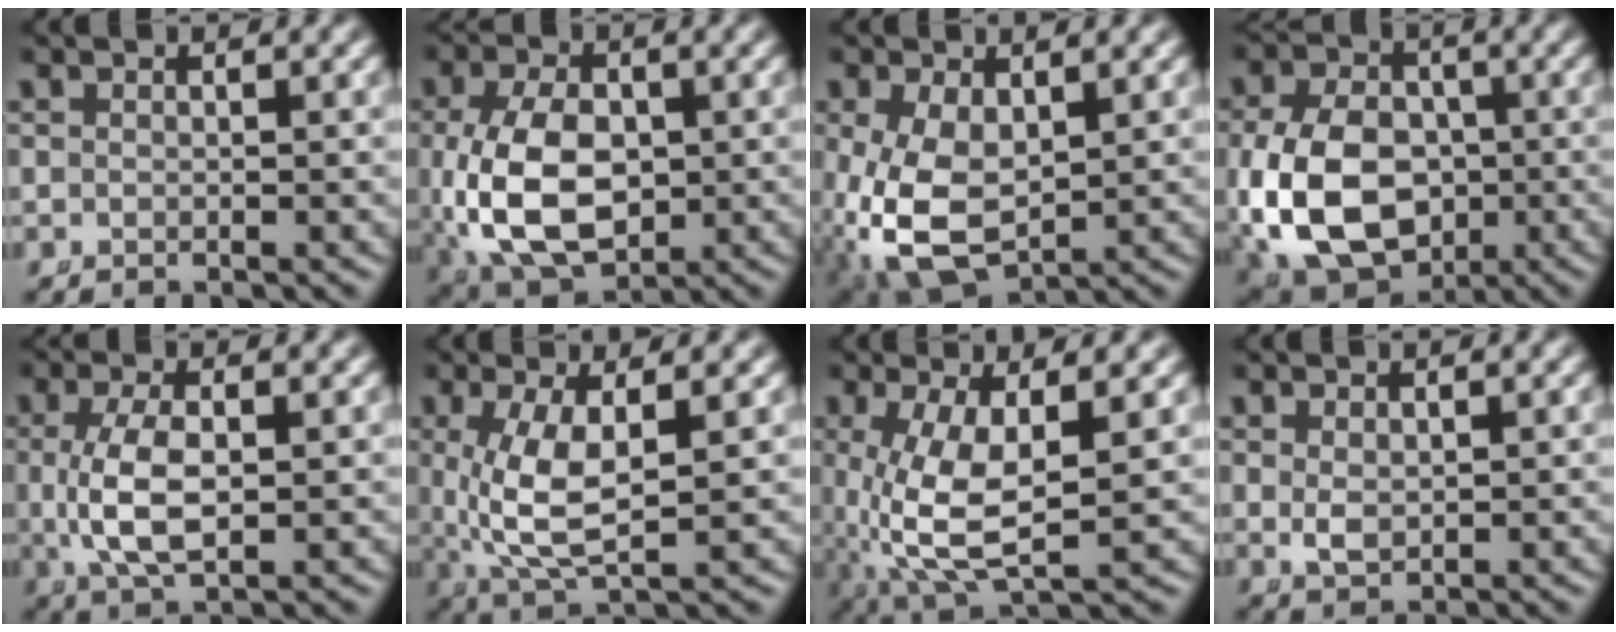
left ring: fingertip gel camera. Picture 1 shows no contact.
{"total": 9.7, "force": [-0.9, 6.7, 7.0], "torque": [-0.163, -0.036, 0.011]}
{"total": 8.0, "force": [-2.1, 5.6, 5.4], "torque": [-0.144, -0.061, -0.003]}
{"total": 12.0, "force": [-2.1, 9.5, 7.1], "torque": [-0.163, -0.050, -0.013]}
{"total": 4.7, "force": [-0.1, 2.1, 4.2], "torque": [-0.106, -0.008, 0.009]}
{"total": 6.6, "force": [0.6, 3.0, 5.8], "torque": [-0.121, -0.016, 0.027]}
{"total": 8.4, "force": [0.0, 4.3, 7.2], "torque": [-0.157, -0.036, 0.028]}
{"total": 1.3, "force": [0.3, 0.8, 1.1], "torque": [-0.030, -0.017, 0.022]}